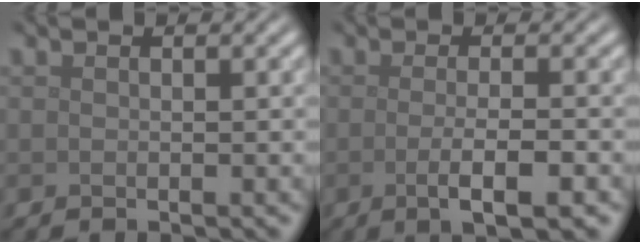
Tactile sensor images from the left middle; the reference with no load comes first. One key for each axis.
{"total": 3.8, "fx": -0.9, "fy": 1.0, "fz": 3.5, "tx": -0.056, "ty": -0.006, "tz": -0.016}